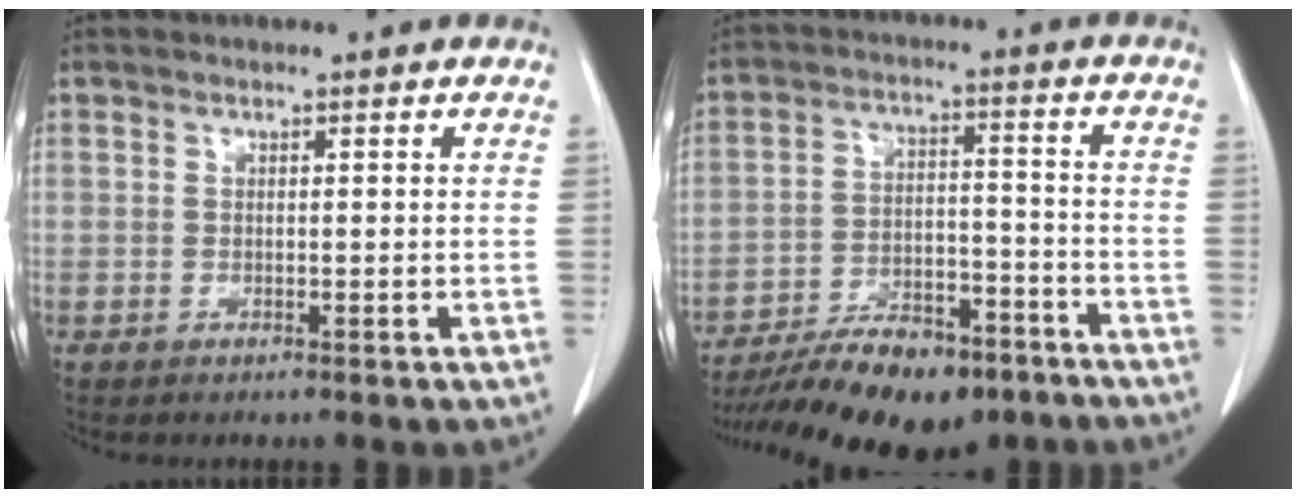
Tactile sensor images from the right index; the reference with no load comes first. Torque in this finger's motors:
{"motor_torque": [0.98, -1.05, 0.83, 0.12]}